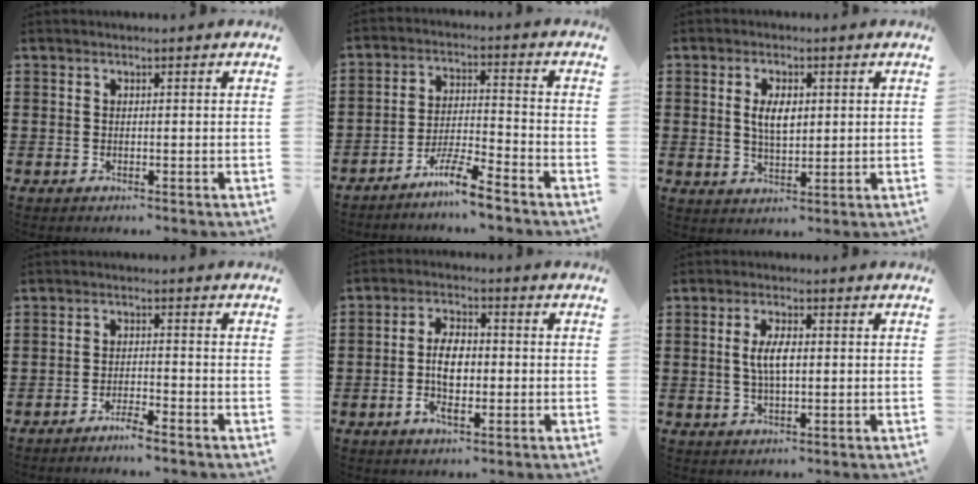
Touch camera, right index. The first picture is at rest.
{"total": 6.5, "force": [-5.5, 0.0, 3.5], "torque": [-0.078, -0.006, -0.107]}
{"total": 4.6, "force": [0.8, 2.1, 4.1], "torque": [-0.074, 0.003, 0.011]}
{"total": 2.3, "force": [-2.1, -0.2, 0.9], "torque": [-0.017, 0.001, -0.039]}
{"total": 6.7, "force": [-0.9, 3.4, 5.7], "torque": [-0.117, 0.005, -0.018]}
{"total": 4.8, "force": [0.3, 1.7, 4.5], "torque": [-0.095, 0.002, 0.001]}